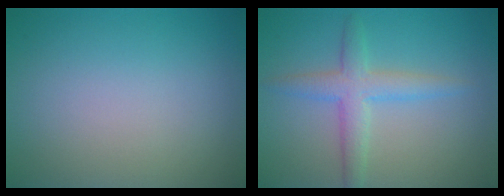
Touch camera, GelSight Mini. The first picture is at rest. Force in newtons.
{"total": 3.3, "press": 3.3, "slide": 0.1}